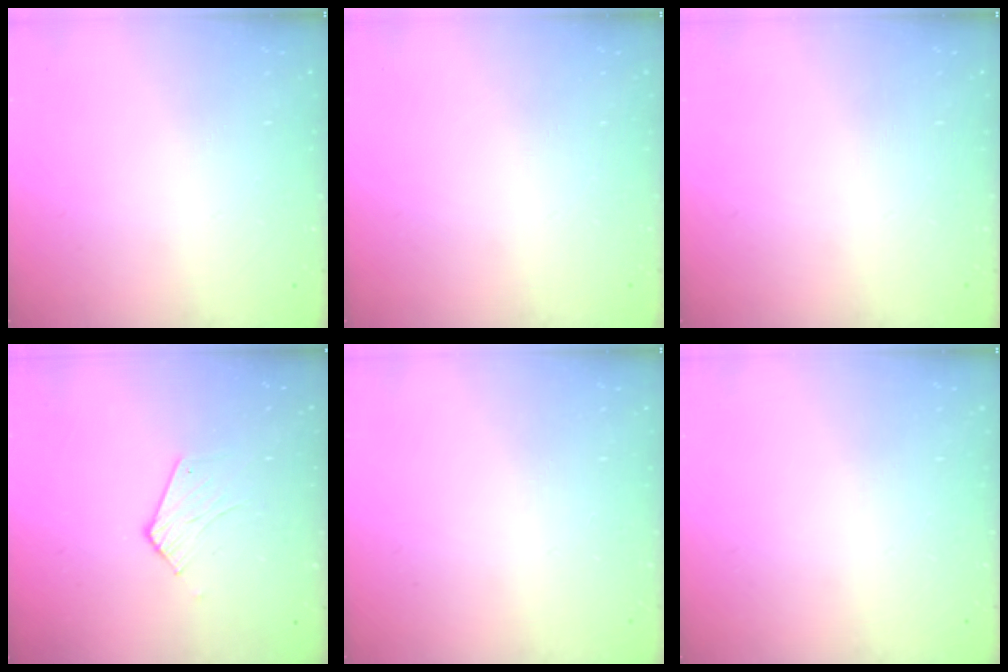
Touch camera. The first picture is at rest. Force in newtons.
{"total": 0.0}
{"total": 0.0}
{"total": 4.8, "press": 4.8, "slide": 0.4}
{"total": 0.0}
{"total": 0.0}